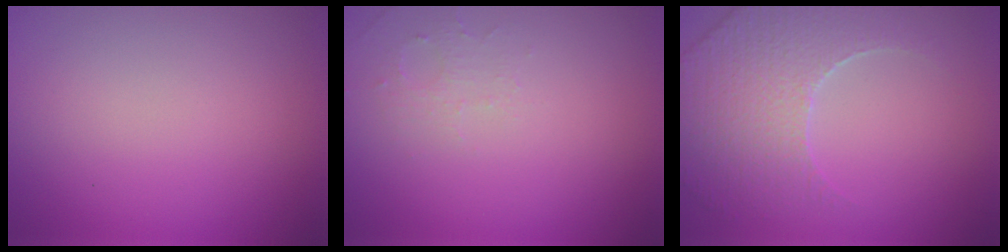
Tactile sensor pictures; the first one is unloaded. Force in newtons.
{"total": 1.6, "press": 1.5, "slide": 0.4}
{"total": 5.0, "press": 4.6, "slide": 1.9}